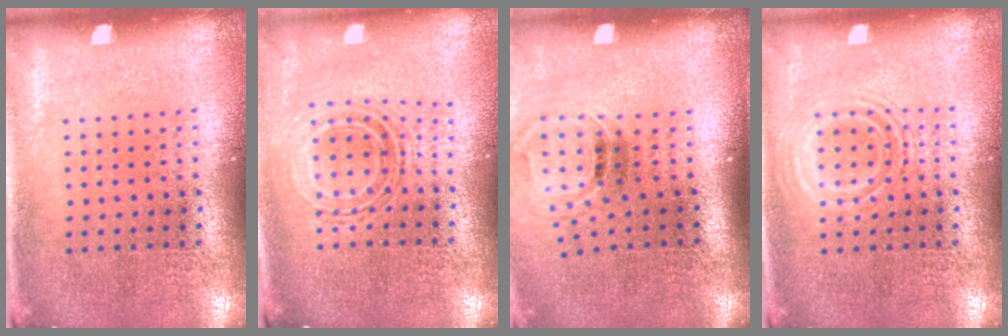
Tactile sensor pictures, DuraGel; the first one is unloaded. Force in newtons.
{"total": 0.8, "press": 0.8, "slide": 0.3}
{"total": 1.2, "press": 0.9, "slide": 0.8}
{"total": 1.1, "press": 1.1, "slide": 0.2}